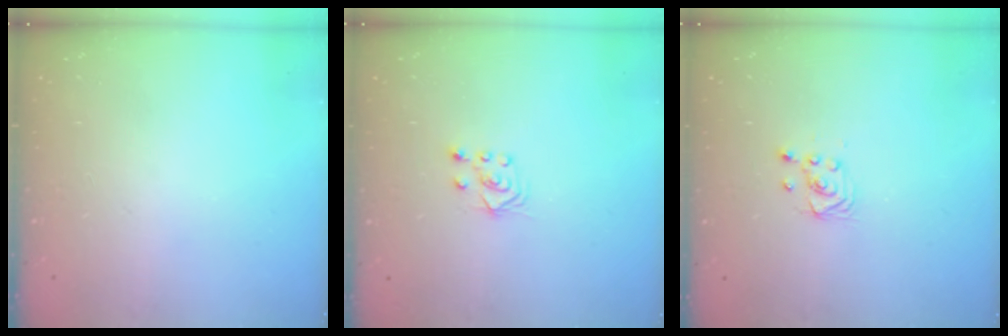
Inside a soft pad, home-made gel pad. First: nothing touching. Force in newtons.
{"total": 4.3, "press": 4.3, "slide": 0.6}
{"total": 2.5, "press": 2.2, "slide": 1.1}